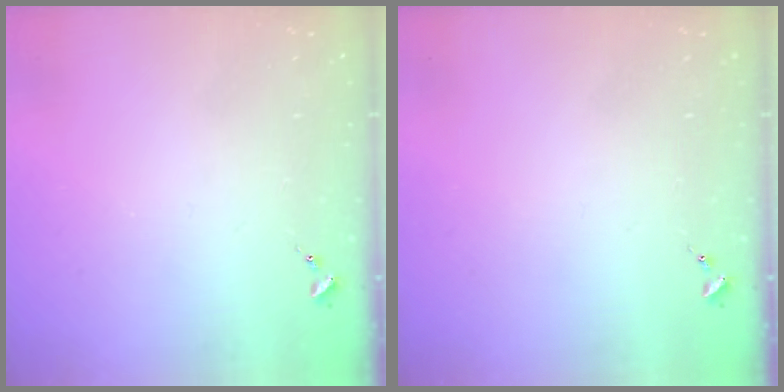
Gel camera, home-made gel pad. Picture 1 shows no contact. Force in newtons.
{"total": 0.0}